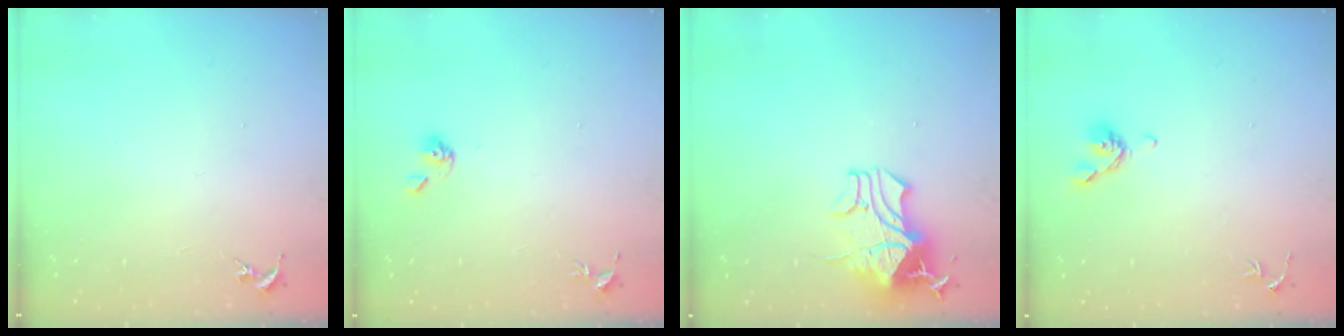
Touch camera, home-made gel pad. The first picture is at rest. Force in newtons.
{"total": 4.8, "press": 4.8, "slide": 0.8}
{"total": 18.0, "press": 18.0, "slide": 0.2}
{"total": 7.2, "press": 7.1, "slide": 1.2}